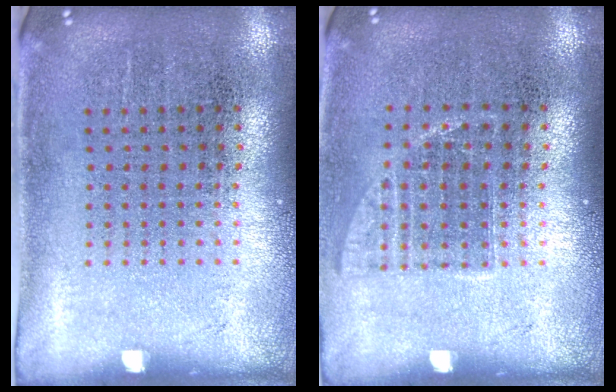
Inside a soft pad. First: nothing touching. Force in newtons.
{"total": 0.9, "press": 0.8, "slide": 0.4}